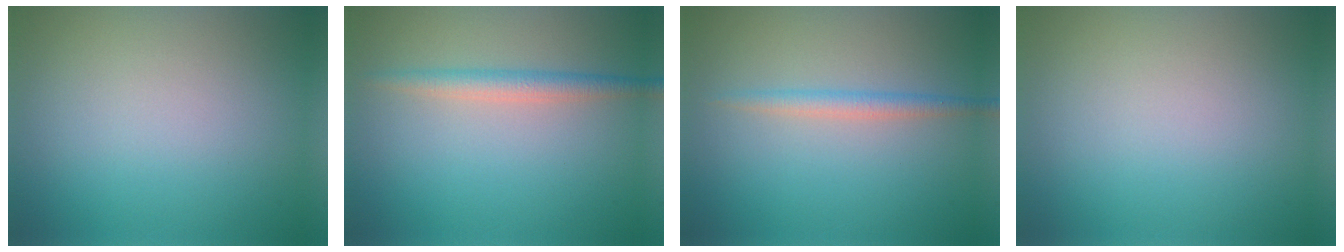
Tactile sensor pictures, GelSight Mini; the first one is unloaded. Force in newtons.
{"total": 2.2, "press": 2.2, "slide": 0.0}
{"total": 1.7, "press": 1.7, "slide": 0.0}
{"total": 0.0}